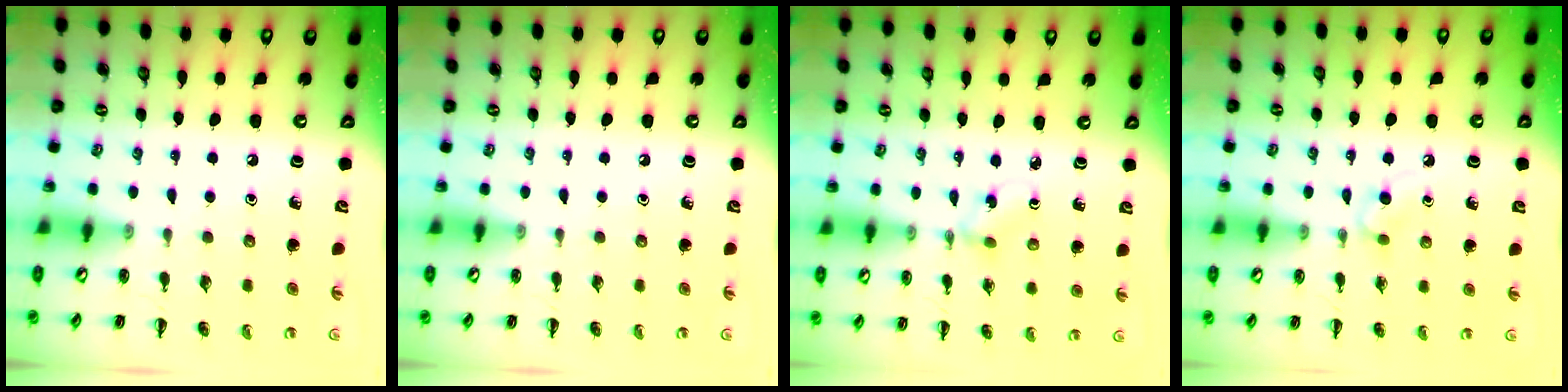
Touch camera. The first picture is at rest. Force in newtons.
{"total": 0.0}
{"total": 1.5, "press": 1.3, "slide": 0.7}
{"total": 2.4, "press": 2.1, "slide": 1.1}